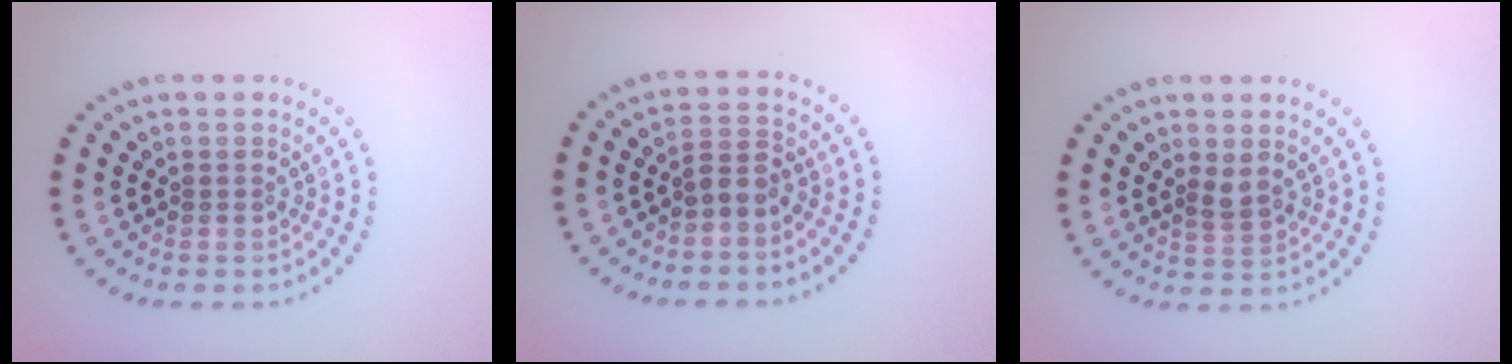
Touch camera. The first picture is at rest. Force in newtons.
{"total": 1.9, "press": 1.6, "slide": 1.0}
{"total": 1.6, "press": 1.4, "slide": 0.8}